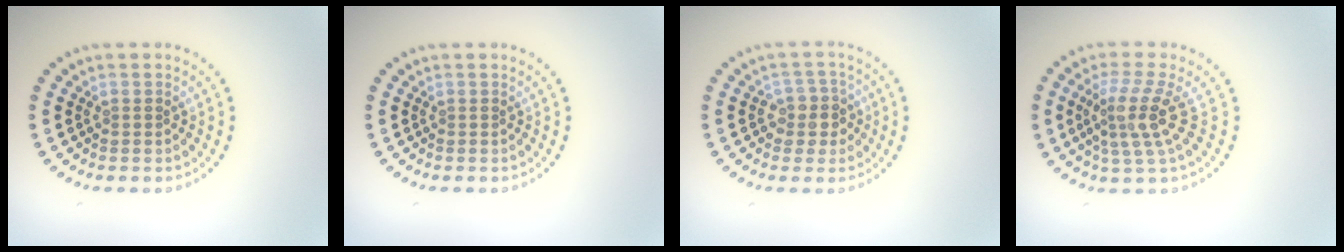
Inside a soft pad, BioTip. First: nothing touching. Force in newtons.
{"total": 0.0}
{"total": 2.5, "press": 2.3, "slide": 1.0}
{"total": 4.1, "press": 3.0, "slide": 2.9}